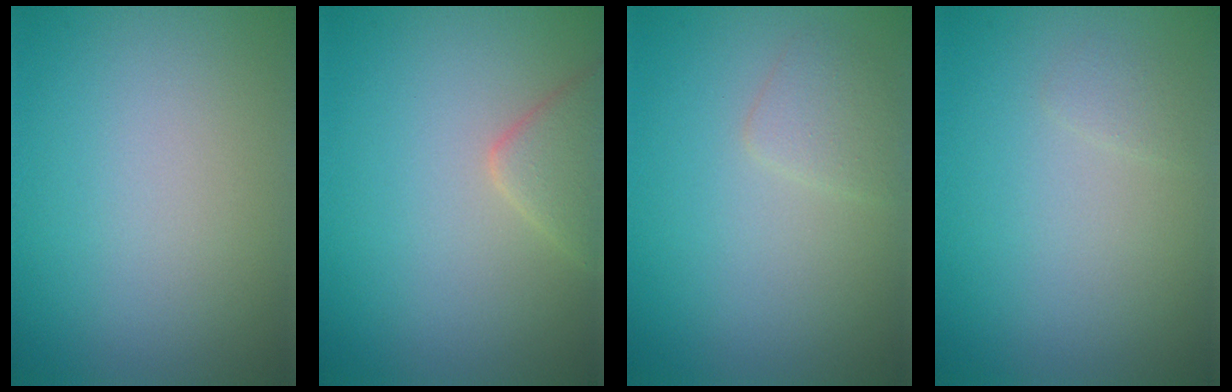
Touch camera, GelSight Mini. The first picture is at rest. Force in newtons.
{"total": 2.8, "press": 2.8, "slide": 0.1}
{"total": 1.7, "press": 1.7, "slide": 0.0}
{"total": 0.7, "press": 0.7, "slide": 0.1}